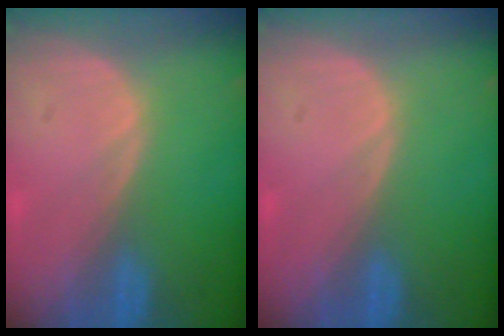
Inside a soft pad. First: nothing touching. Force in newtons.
{"total": 0.0}